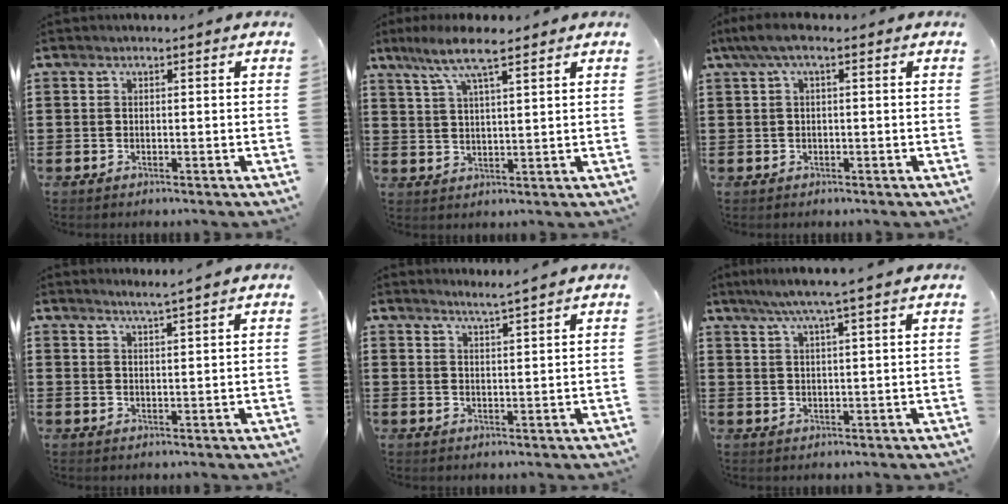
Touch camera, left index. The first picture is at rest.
{"total": 7.6, "force": [5.4, 1.2, 5.2], "torque": [-0.115, -0.003, 0.094]}
{"total": 2.9, "force": [0.0, 0.6, 2.8], "torque": [-0.064, -0.002, -0.008]}
{"total": 2.7, "force": [2.5, -0.7, 0.8], "torque": [-0.020, -0.010, 0.046]}
{"total": 2.9, "force": [2.8, -0.8, 0.5], "torque": [-0.017, -0.013, 0.051]}
{"total": 4.6, "force": [3.6, -0.7, 2.8], "torque": [-0.063, -0.008, 0.063]}